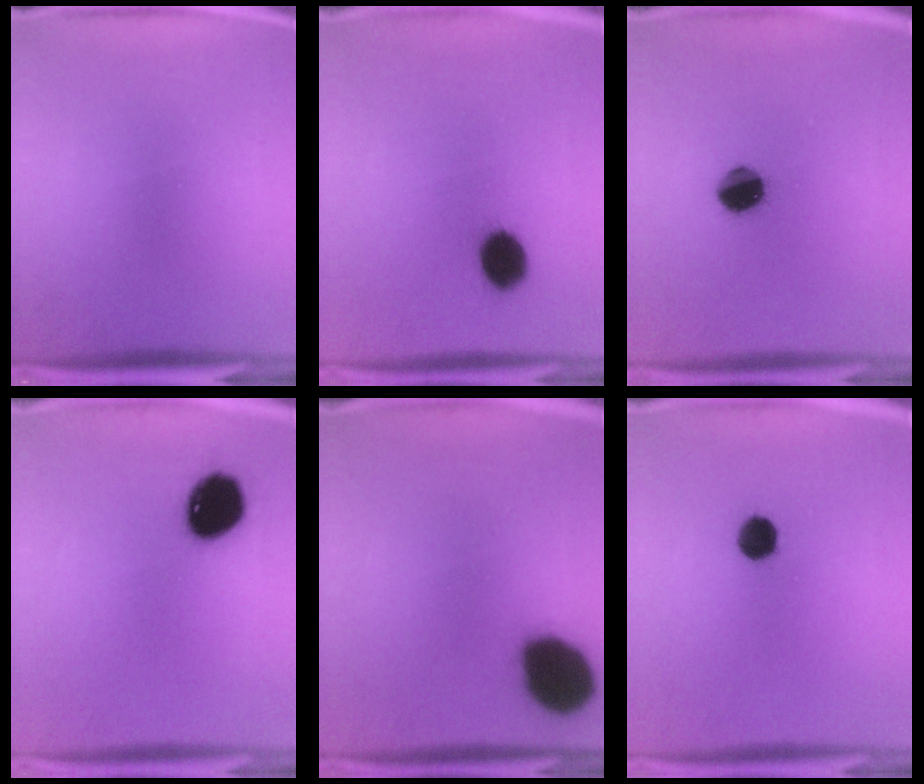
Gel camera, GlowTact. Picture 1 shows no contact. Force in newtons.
{"total": 8.3}
{"total": 8.3}
{"total": 12.9}
{"total": 18.7}
{"total": 5.2}